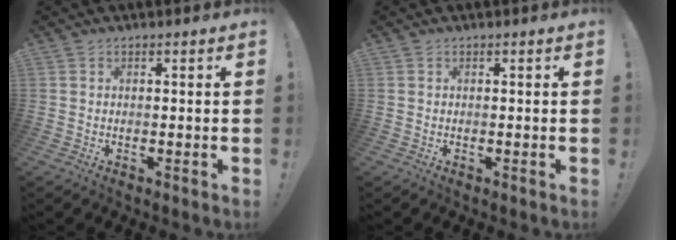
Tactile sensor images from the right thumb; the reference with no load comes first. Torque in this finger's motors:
{"motor_torque": [-0.25, -0.05, -0.17, 0.13, 0.04]}